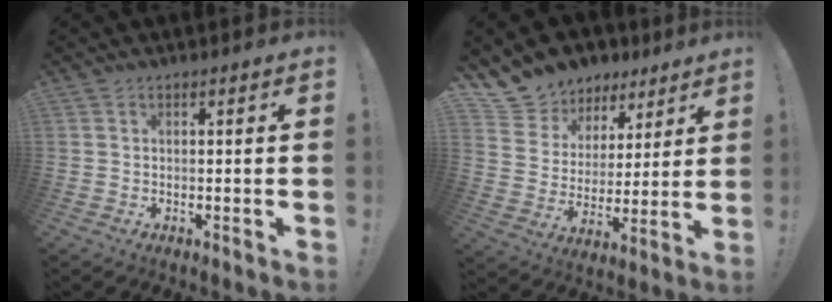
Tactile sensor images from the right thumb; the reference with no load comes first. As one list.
[{"total": 11.3, "force": [8.2, 7.6, 1.5], "torque": [-0.033, -0.067, 0.159]}]